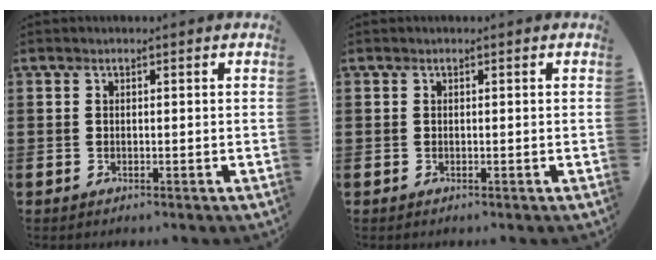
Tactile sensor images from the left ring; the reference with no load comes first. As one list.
[{"total": 0.0}]